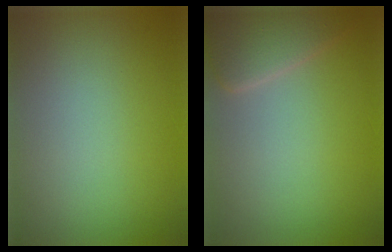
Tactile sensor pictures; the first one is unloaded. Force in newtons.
{"total": 3.0, "press": 2.9, "slide": 0.2}